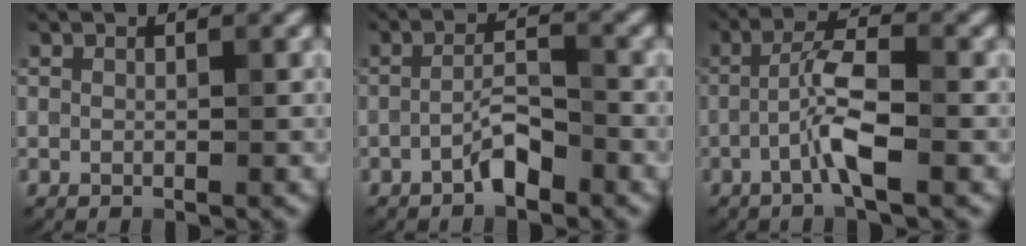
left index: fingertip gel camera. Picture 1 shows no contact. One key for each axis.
{"total": 2.5, "fx": -1.7, "fy": 0.6, "fz": 1.7, "tx": -0.031, "ty": 0.010, "tz": -0.035}
{"total": 4.0, "fx": -1.4, "fy": 0.6, "fz": 3.7, "tx": -0.076, "ty": 0.011, "tz": -0.034}